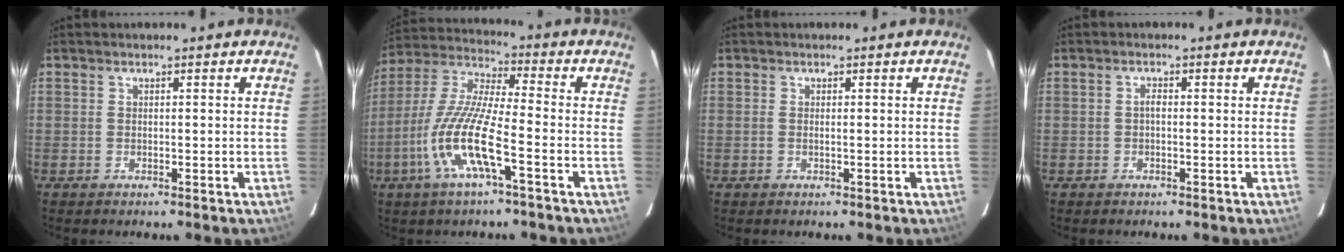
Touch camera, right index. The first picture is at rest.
{"total": 13.9, "force": [-5.5, 1.7, 12.6], "torque": [-0.264, -0.008, -0.115]}
{"total": 0.5, "force": [0.0, -0.1, 0.5], "torque": [-0.011, 0.001, -0.002]}
{"total": 1.0, "force": [-0.2, 0.5, 0.8], "torque": [-0.015, 0.006, -0.005]}